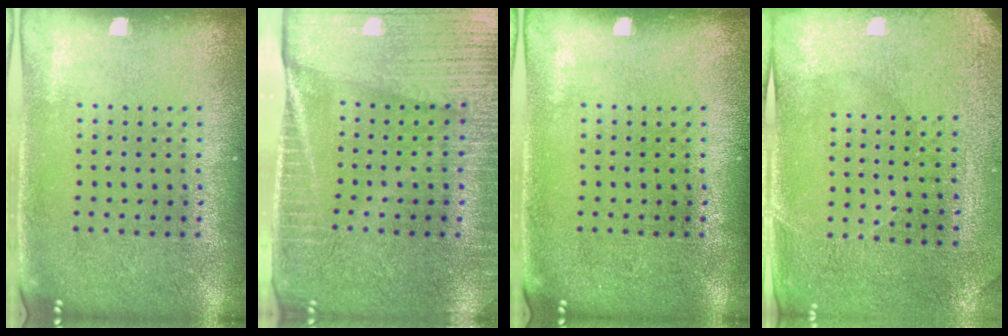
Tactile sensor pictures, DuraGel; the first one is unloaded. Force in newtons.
{"total": 4.1, "press": 3.7, "slide": 1.8}
{"total": 0.0}
{"total": 2.9, "press": 2.7, "slide": 1.0}